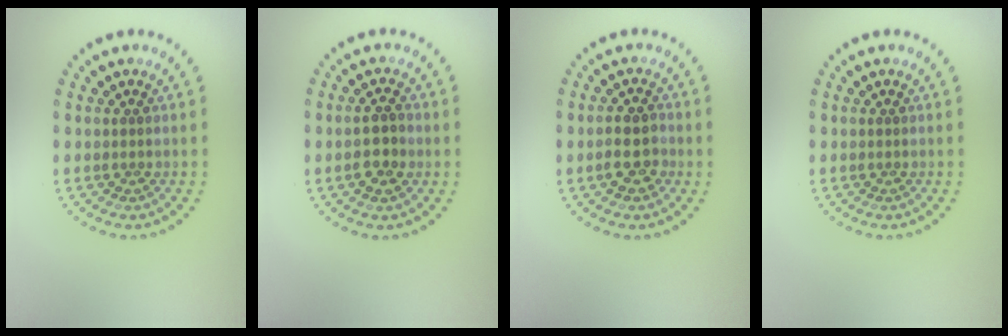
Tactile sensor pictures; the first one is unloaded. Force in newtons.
{"total": 2.7, "press": 2.6, "slide": 0.5}
{"total": 2.8, "press": 2.7, "slide": 0.8}
{"total": 0.0}